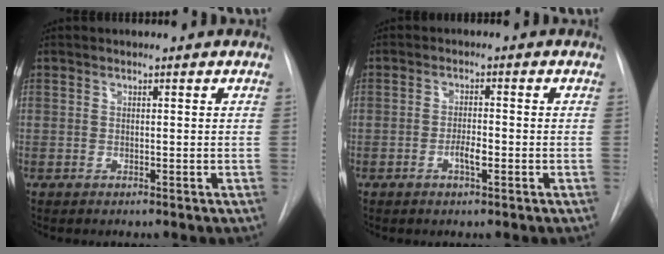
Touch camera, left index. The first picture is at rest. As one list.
[{"total": 2.4, "force": [-1.0, 0.6, 2.1], "torque": [-0.036, 0.002, -0.017]}]